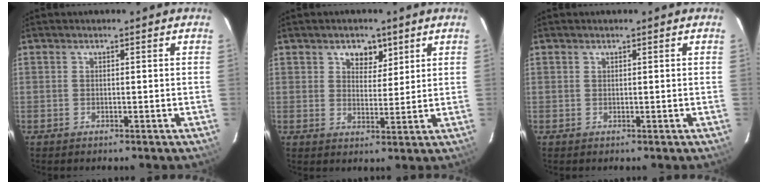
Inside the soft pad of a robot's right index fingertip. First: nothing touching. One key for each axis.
{"total": 4.7, "fx": 2.7, "fy": 3.3, "fz": 2.0, "tx": -0.021, "ty": -0.003, "tz": 0.045}
{"total": 0.0}